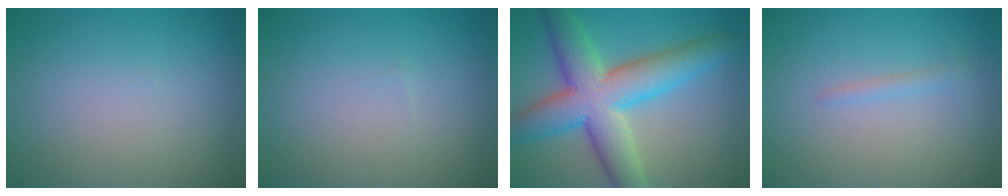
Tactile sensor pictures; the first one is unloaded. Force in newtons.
{"total": 0.0}
{"total": 9.7, "press": 9.7, "slide": 0.6}
{"total": 0.9, "press": 0.9, "slide": 0.1}